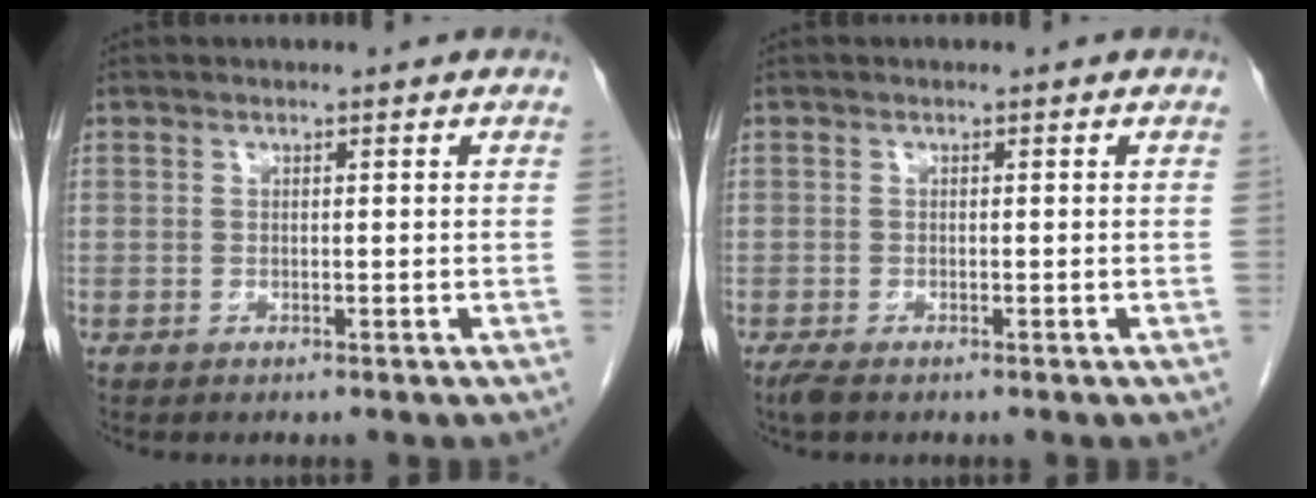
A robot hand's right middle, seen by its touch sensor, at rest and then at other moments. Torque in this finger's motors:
{"motor_torque": [0.32, -0.11, 0.03, 0.01]}